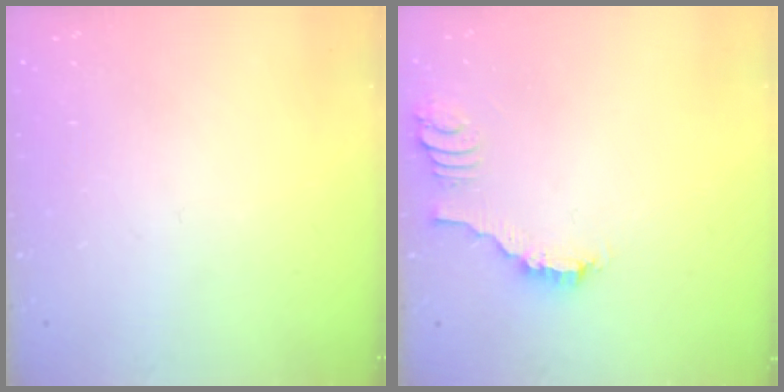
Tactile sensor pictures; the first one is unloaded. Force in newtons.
{"total": 3.5, "press": 3.5, "slide": 0.2}